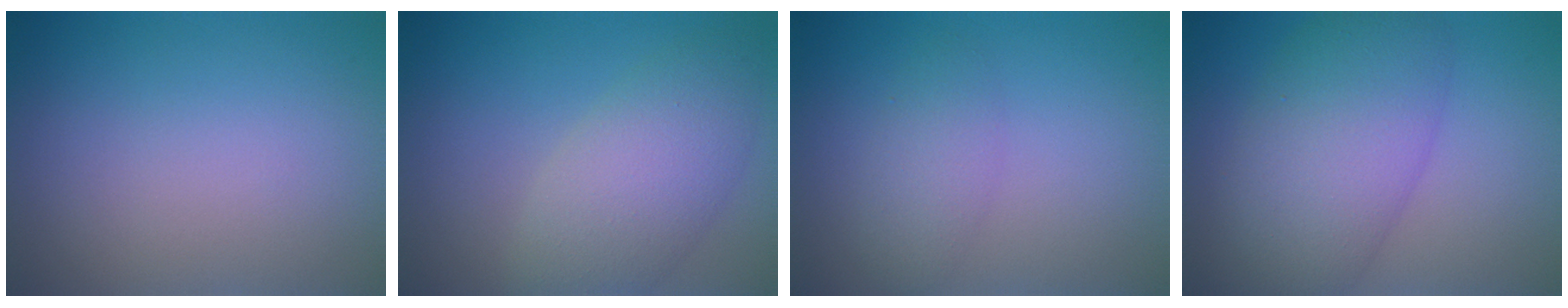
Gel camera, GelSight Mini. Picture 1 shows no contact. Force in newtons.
{"total": 5.7, "press": 5.7, "slide": 0.4}
{"total": 2.3, "press": 2.3, "slide": 0.1}
{"total": 8.5, "press": 8.5, "slide": 0.3}